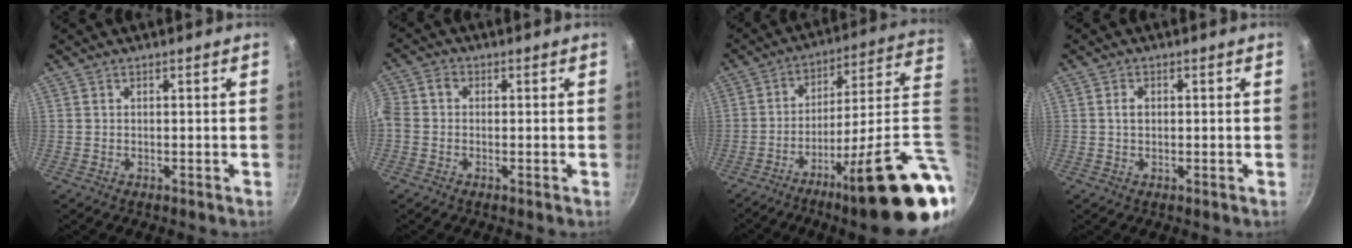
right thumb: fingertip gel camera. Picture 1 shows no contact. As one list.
[{"total": 5.0, "force": [-0.7, 3.9, 3.0], "torque": [-0.077, 0.018, -0.032]}, {"total": 25.4, "force": [-9.2, 3.0, 23.5], "torque": [-0.287, 0.035, -0.140]}, {"total": 1.9, "force": [0.2, 1.4, 1.3], "torque": [-0.018, 0.005, 0.003]}]